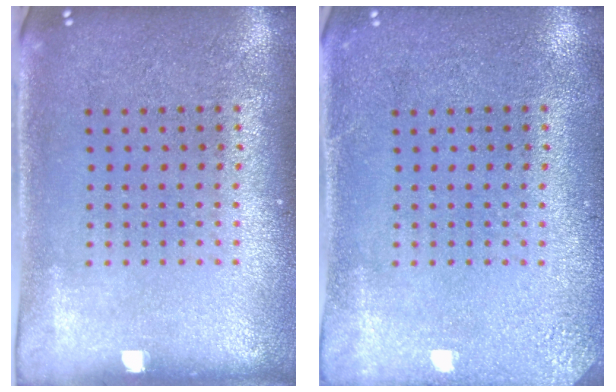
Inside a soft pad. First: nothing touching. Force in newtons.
{"total": 2.0, "press": 2.0, "slide": 0.3}